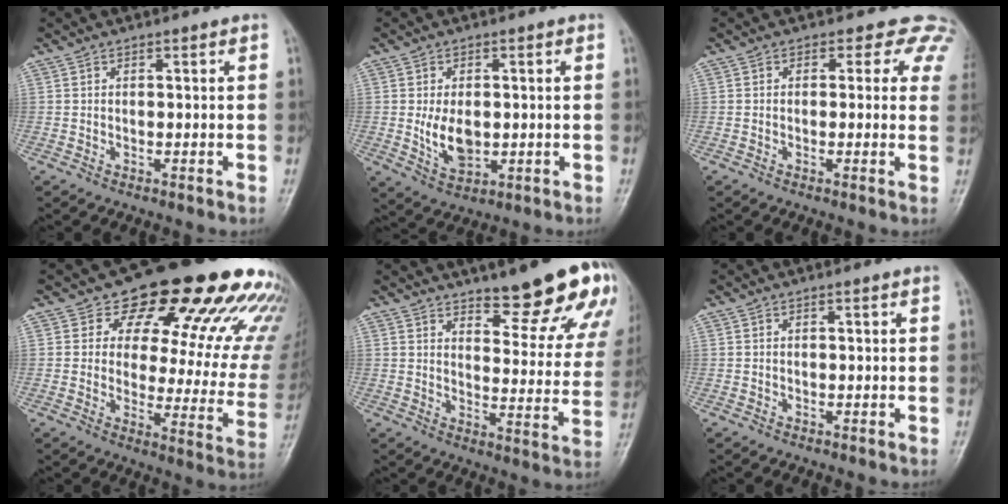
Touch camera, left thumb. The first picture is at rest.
{"total": 6.9, "force": [-0.2, 4.5, 5.3], "torque": [-0.079, -0.011, 0.006]}
{"total": 6.0, "force": [4.2, 4.0, 1.5], "torque": [0.025, -0.009, 0.015]}
{"total": 25.1, "force": [16.0, 11.1, 15.9], "torque": [-0.166, -0.056, 0.195]}
{"total": 17.4, "force": [12.6, 5.0, 10.9], "torque": [-0.093, -0.084, 0.159]}
{"total": 0.0}